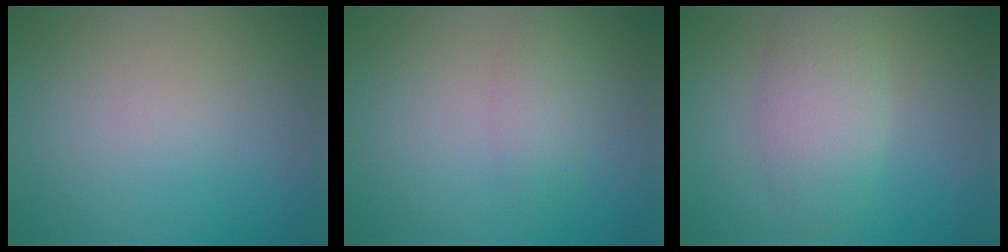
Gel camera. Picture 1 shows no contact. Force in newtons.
{"total": 2.2, "press": 2.2, "slide": 0.1}
{"total": 4.0, "press": 4.0, "slide": 0.3}